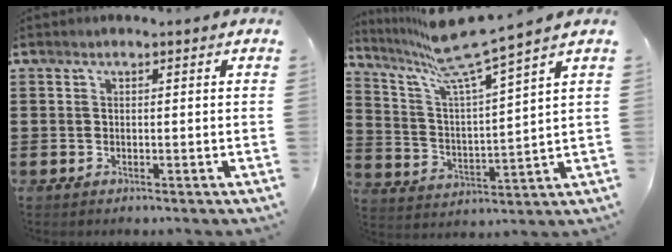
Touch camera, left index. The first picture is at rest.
{"total": 10.0, "force": [8.0, -0.2, 6.1], "torque": [-0.146, -0.047, 0.131]}